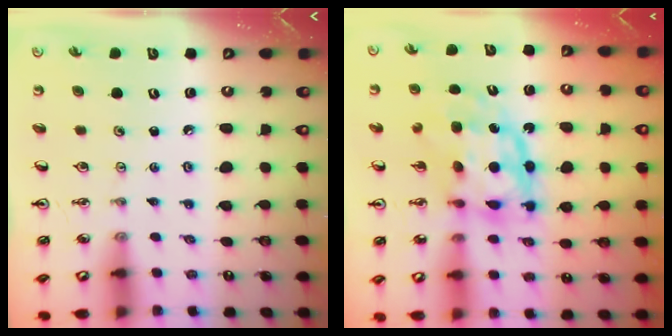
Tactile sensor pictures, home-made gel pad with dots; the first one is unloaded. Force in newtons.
{"total": 9.7, "press": 9.6, "slide": 0.8}